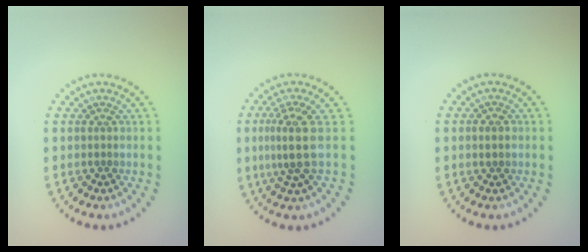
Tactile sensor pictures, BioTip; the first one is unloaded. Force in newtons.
{"total": 3.1, "press": 2.2, "slide": 2.1}
{"total": 0.7, "press": 0.6, "slide": 0.2}